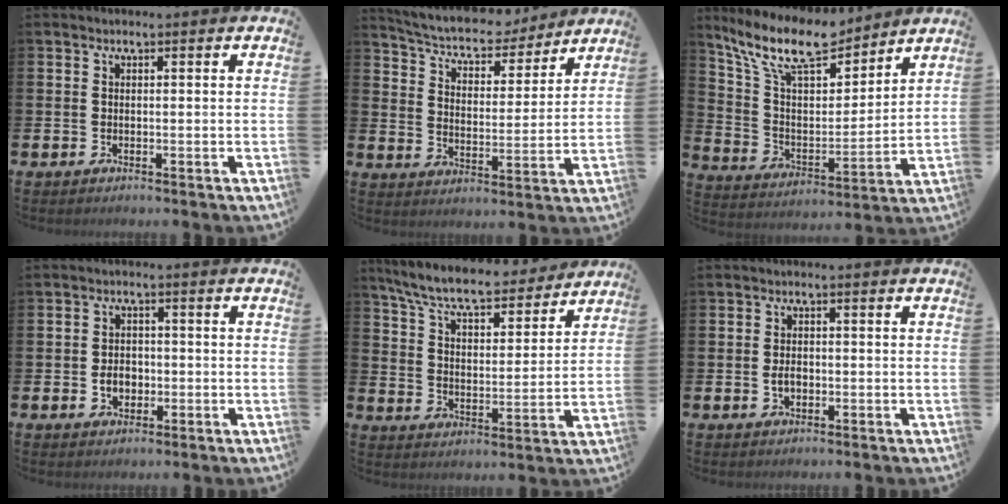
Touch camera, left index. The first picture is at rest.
{"total": 6.7, "force": [6.2, 1.9, 1.6], "torque": [-0.058, -0.051, 0.103]}
{"total": 11.8, "force": [10.2, 3.5, 4.9], "torque": [-0.134, -0.058, 0.181]}
{"total": 2.9, "force": [-0.8, 2.2, 1.7], "torque": [-0.016, -0.005, -0.022]}
{"total": 8.6, "force": [7.8, 1.4, 3.4], "torque": [-0.099, -0.049, 0.135]}
{"total": 1.8, "force": [-0.3, 1.2, 1.3], "torque": [-0.022, 0.004, -0.008]}